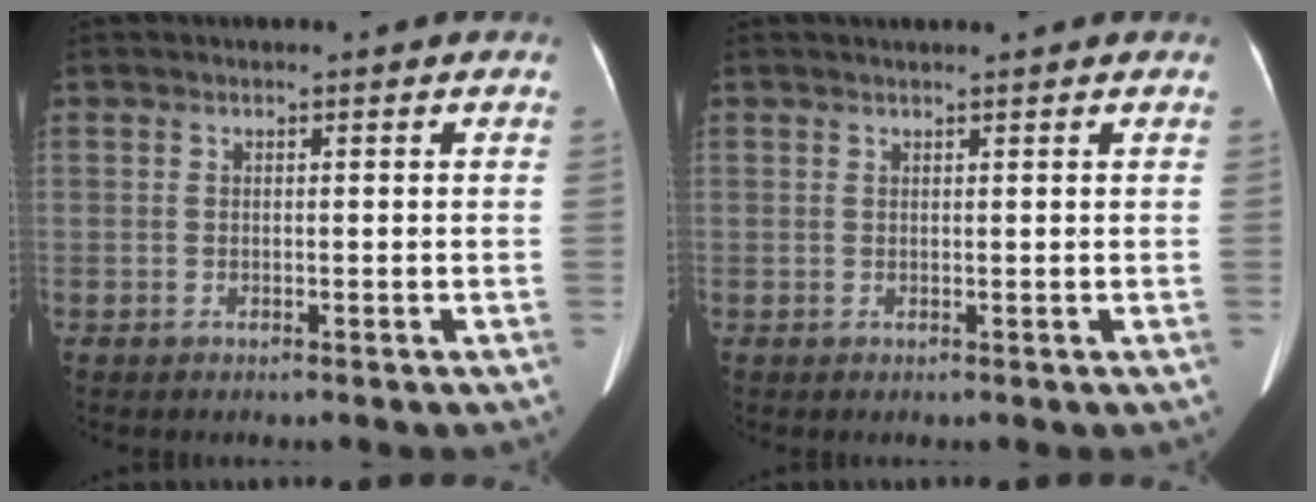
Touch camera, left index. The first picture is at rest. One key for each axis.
{"total": 2.0, "fx": 1.8, "fy": -0.1, "fz": 0.8, "tx": -0.011, "ty": 0.019, "tz": 0.027}